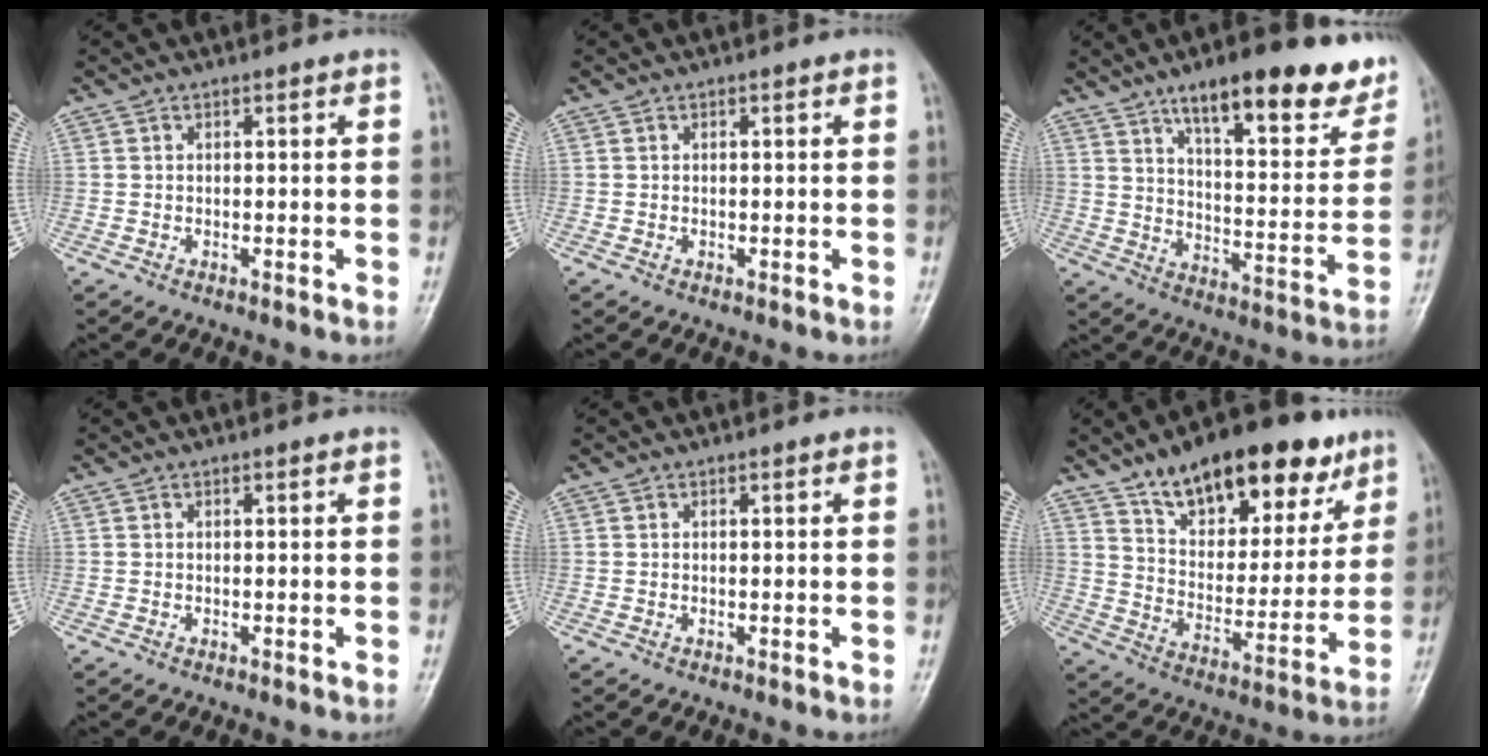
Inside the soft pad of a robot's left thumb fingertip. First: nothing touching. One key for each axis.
{"total": 0.0}
{"total": 20.7, "fx": 13.7, "fy": 6.7, "fz": 14.0, "tx": -0.144, "ty": -0.057, "tz": 0.196}
{"total": 0.0}
{"total": 0.0}
{"total": 23.2, "fx": 14.9, "fy": 10.7, "fz": 14.4, "tx": -0.170, "ty": -0.047, "tz": 0.236}